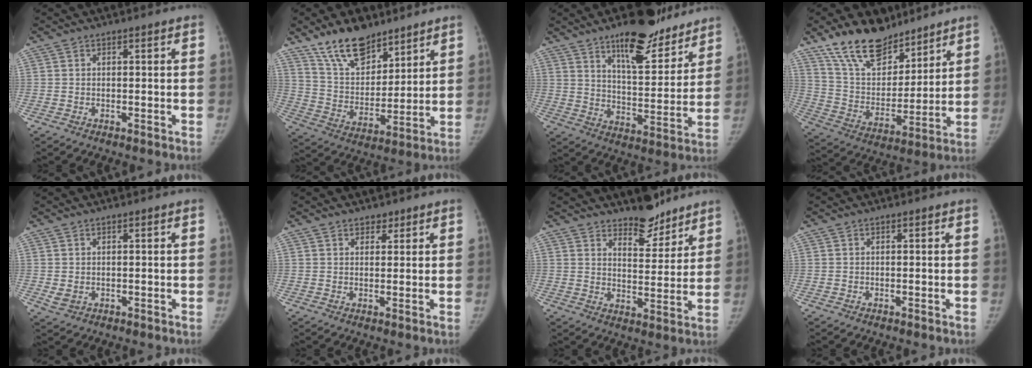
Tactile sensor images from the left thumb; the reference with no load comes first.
{"total": 13.9, "force": [10.5, 6.4, 6.5], "torque": [-0.080, -0.063, 0.199]}
{"total": 16.8, "force": [12.1, 6.0, 9.9], "torque": [-0.097, -0.080, 0.189]}
{"total": 18.1, "force": [13.6, 8.8, 8.1], "torque": [-0.095, -0.068, 0.248]}
{"total": 1.9, "force": [0.2, 1.4, 1.2], "torque": [-0.021, -0.006, 0.012]}
{"total": 2.0, "force": [1.5, 1.3, 0.4], "torque": [0.012, -0.008, 0.019]}
{"total": 8.7, "force": [7.3, 3.3, 3.3], "torque": [-0.018, -0.060, 0.118]}
{"total": 0.0}